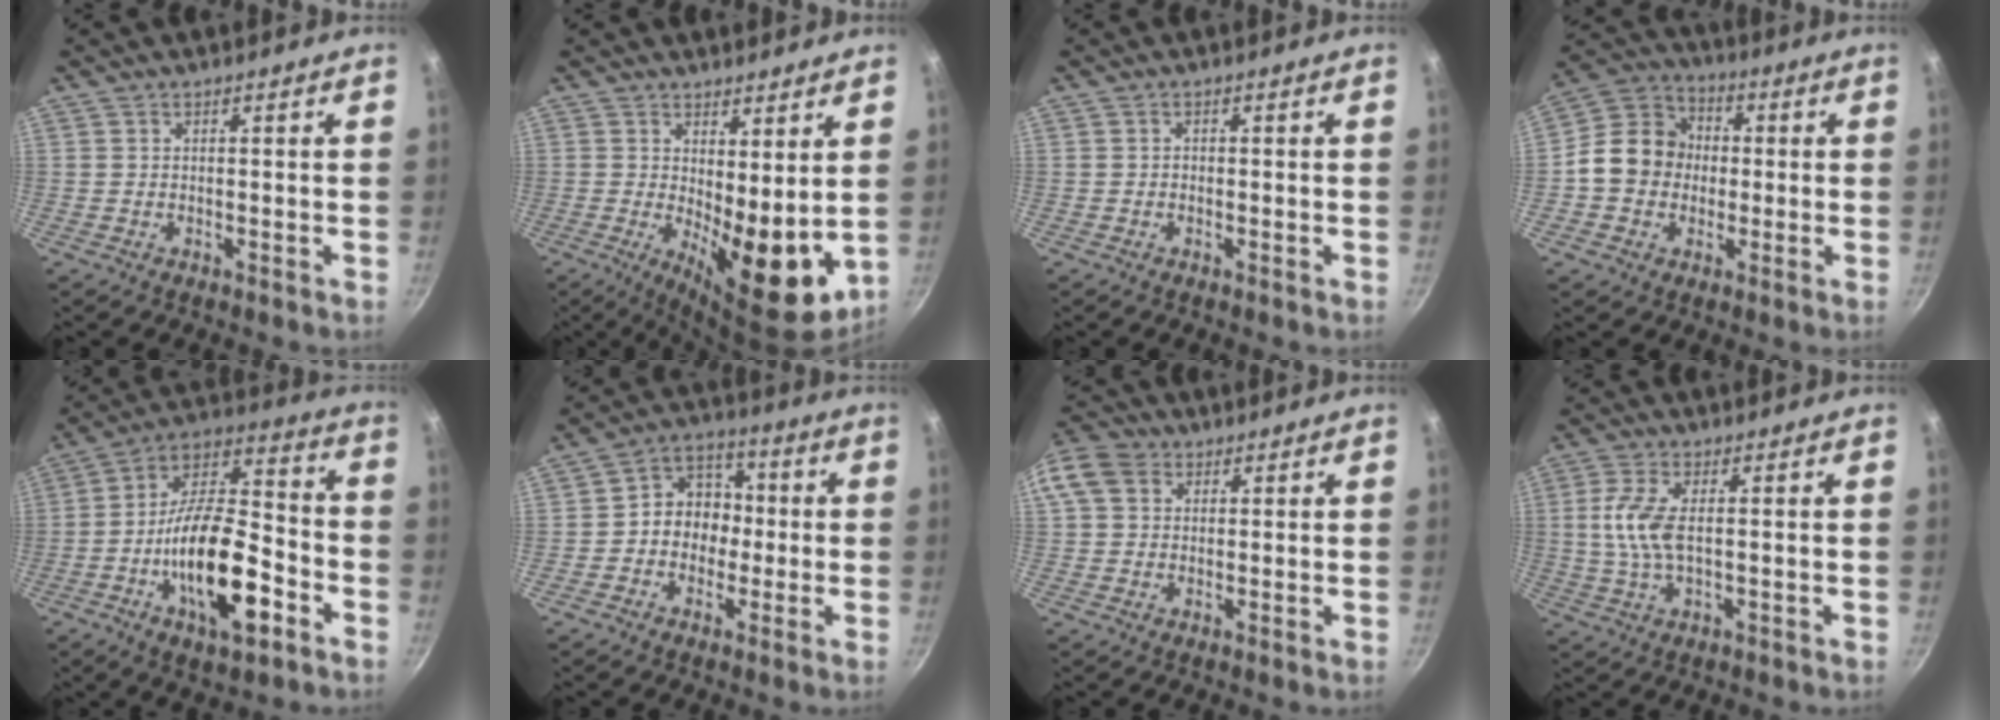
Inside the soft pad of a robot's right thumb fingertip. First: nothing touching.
{"total": 11.8, "force": [1.4, 4.6, 10.8], "torque": [-0.130, -0.035, 0.029]}
{"total": 0.5, "force": [-0.3, 0.4, 0.1], "torque": [0.000, 0.002, -0.007]}
{"total": 12.3, "force": [-0.7, 10.7, 6.0], "torque": [-0.066, 0.028, -0.033]}
{"total": 20.8, "force": [-7.2, 9.2, 17.2], "torque": [-0.278, 0.048, -0.130]}
{"total": 9.1, "force": [-0.8, 7.8, 4.5], "torque": [-0.015, 0.030, -0.029]}
{"total": 10.6, "force": [3.1, 8.6, 5.5], "torque": [-0.109, 0.020, 0.044]}
{"total": 7.5, "force": [0.6, 3.3, 6.7], "torque": [-0.149, 0.004, 0.010]}